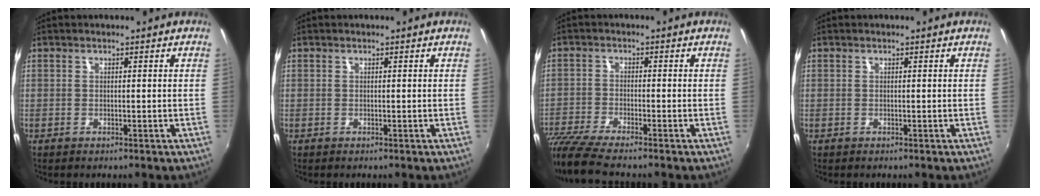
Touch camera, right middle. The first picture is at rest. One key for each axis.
{"total": 0.0}
{"total": 9.5, "fx": -8.4, "fy": 0.5, "fz": 4.4, "tx": -0.112, "ty": -0.035, "tz": -0.158}
{"total": 0.0}